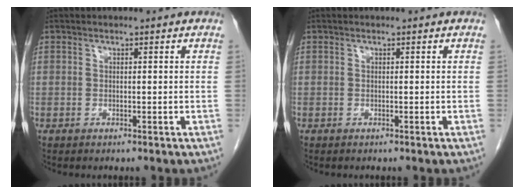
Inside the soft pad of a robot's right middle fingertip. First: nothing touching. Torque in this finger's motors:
{"motor_torque": [0.22, 0.02, -0.04, -0.01]}